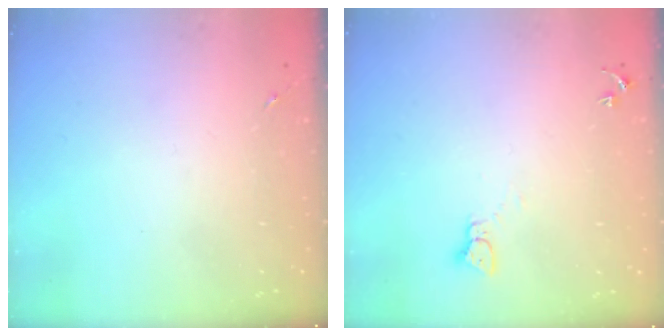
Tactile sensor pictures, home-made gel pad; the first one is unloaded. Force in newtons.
{"total": 2.3, "press": 2.3, "slide": 0.3}